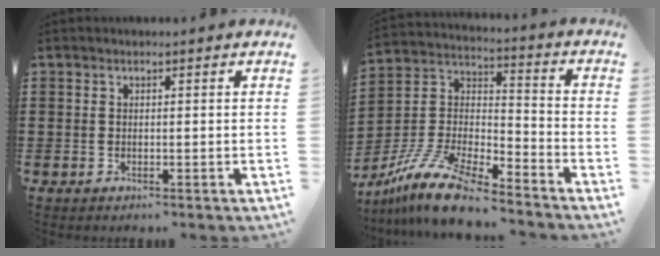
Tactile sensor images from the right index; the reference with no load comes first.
{"total": 12.8, "force": [-10.8, 2.7, 6.5], "torque": [-0.147, 0.027, -0.214]}